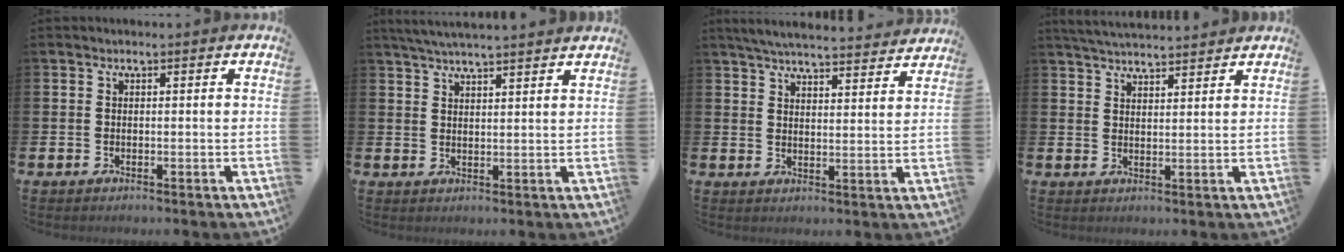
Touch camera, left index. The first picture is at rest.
{"total": 4.1, "force": [4.0, -0.2, 1.1], "torque": [-0.029, -0.011, 0.072]}
{"total": 5.7, "force": [5.6, 0.5, 1.2], "torque": [-0.039, -0.033, 0.099]}
{"total": 4.1, "force": [4.1, 0.1, 0.3], "torque": [-0.009, -0.021, 0.075]}